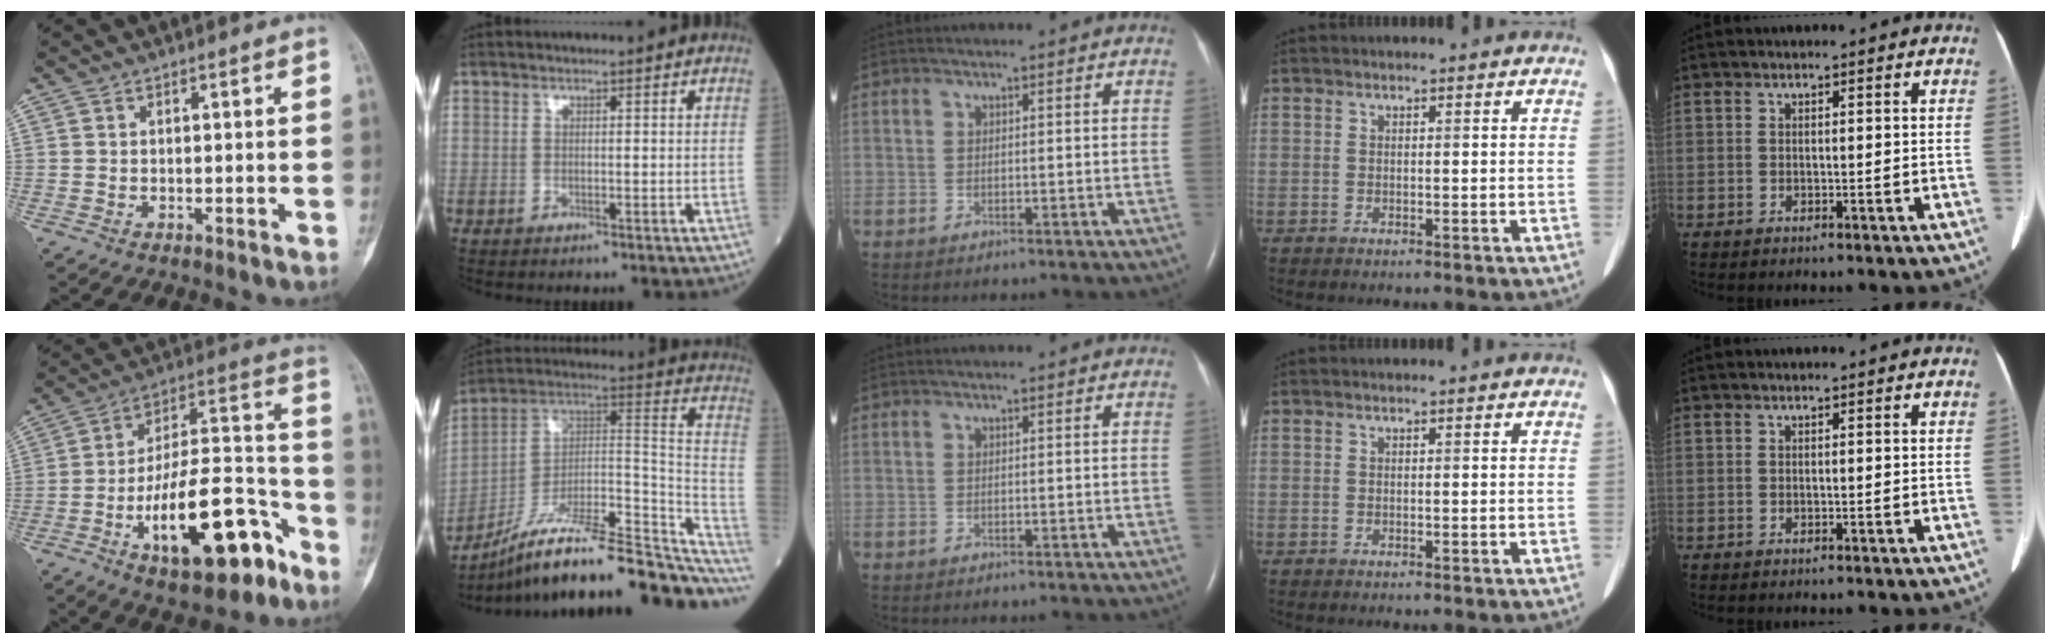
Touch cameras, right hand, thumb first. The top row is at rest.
{"thumb": {"total": 22.1, "force": [-11.0, 8.7, 17.1], "torque": [-0.262, 0.081, -0.171]}, "index": {"total": 25.5, "force": [-18.9, 6.3, 16.0], "torque": [-0.175, 0.035, -0.291]}}